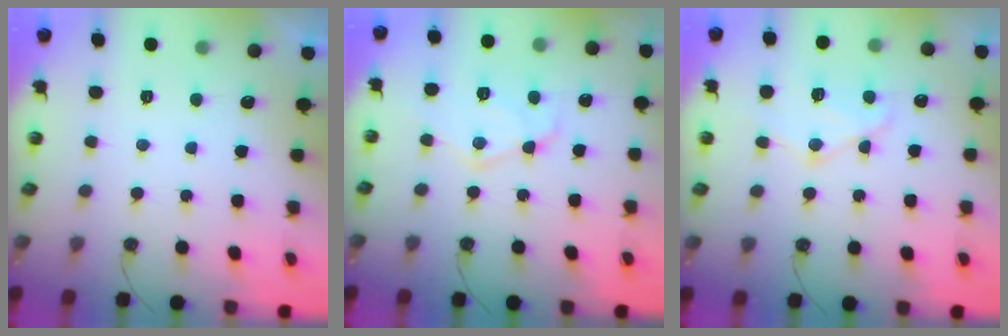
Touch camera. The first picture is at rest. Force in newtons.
{"total": 13.5, "press": 13.4, "slide": 0.9}
{"total": 12.1, "press": 12.0, "slide": 1.4}